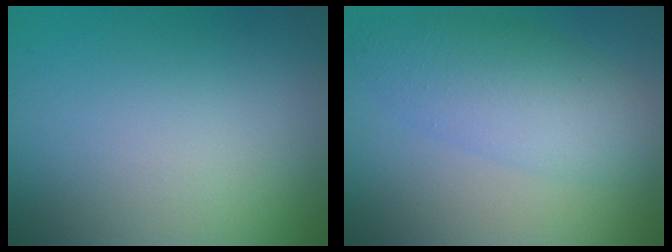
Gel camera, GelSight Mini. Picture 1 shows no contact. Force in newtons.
{"total": 5.3, "press": 5.3, "slide": 0.1}